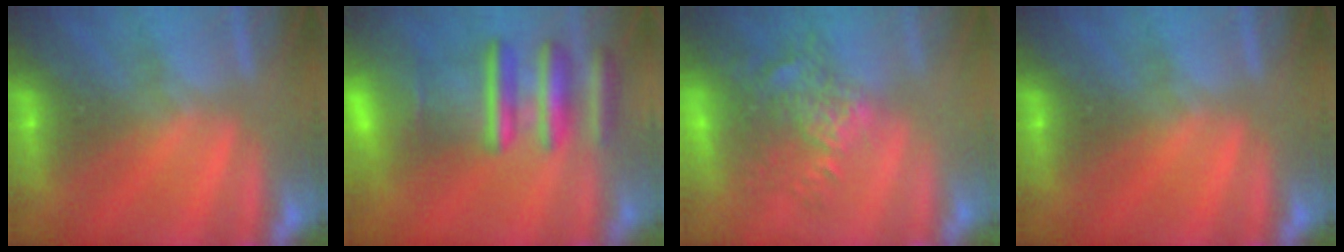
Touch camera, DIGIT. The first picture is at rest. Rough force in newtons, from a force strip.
{"total": 7.7}
{"total": 6.5}
{"total": 0.0}